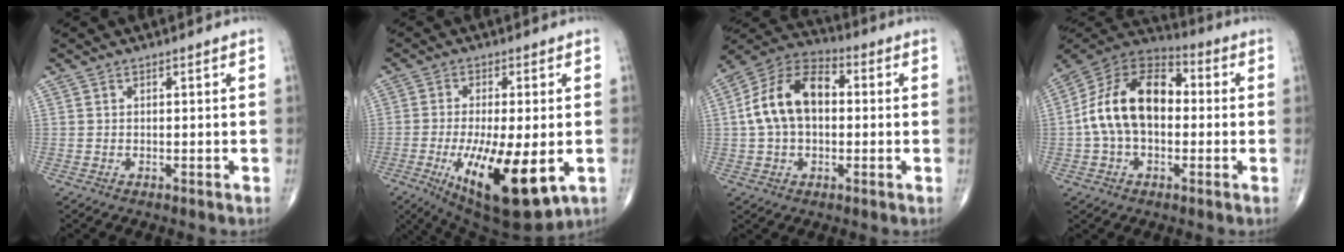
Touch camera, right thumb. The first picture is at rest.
{"total": 17.4, "force": [-4.8, 5.7, 15.7], "torque": [-0.263, -0.024, -0.059]}
{"total": 14.1, "force": [1.1, 9.0, 10.9], "torque": [-0.192, 0.033, 0.007]}
{"total": 17.0, "force": [0.1, 10.8, 13.1], "torque": [-0.224, 0.041, -0.010]}